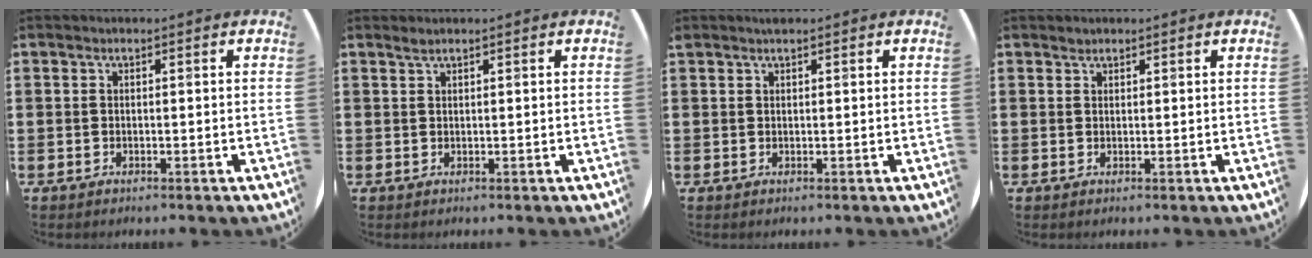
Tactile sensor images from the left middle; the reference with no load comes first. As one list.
[{"total": 0.8, "force": [0.7, -0.1, 0.3], "torque": [-0.005, 0.000, 0.014]}, {"total": 0.7, "force": [0.7, 0.0, 0.0], "torque": [-0.001, 0.001, 0.013]}, {"total": 0.7, "force": [0.7, 0.2, -0.1], "torque": [0.001, 0.002, 0.013]}]